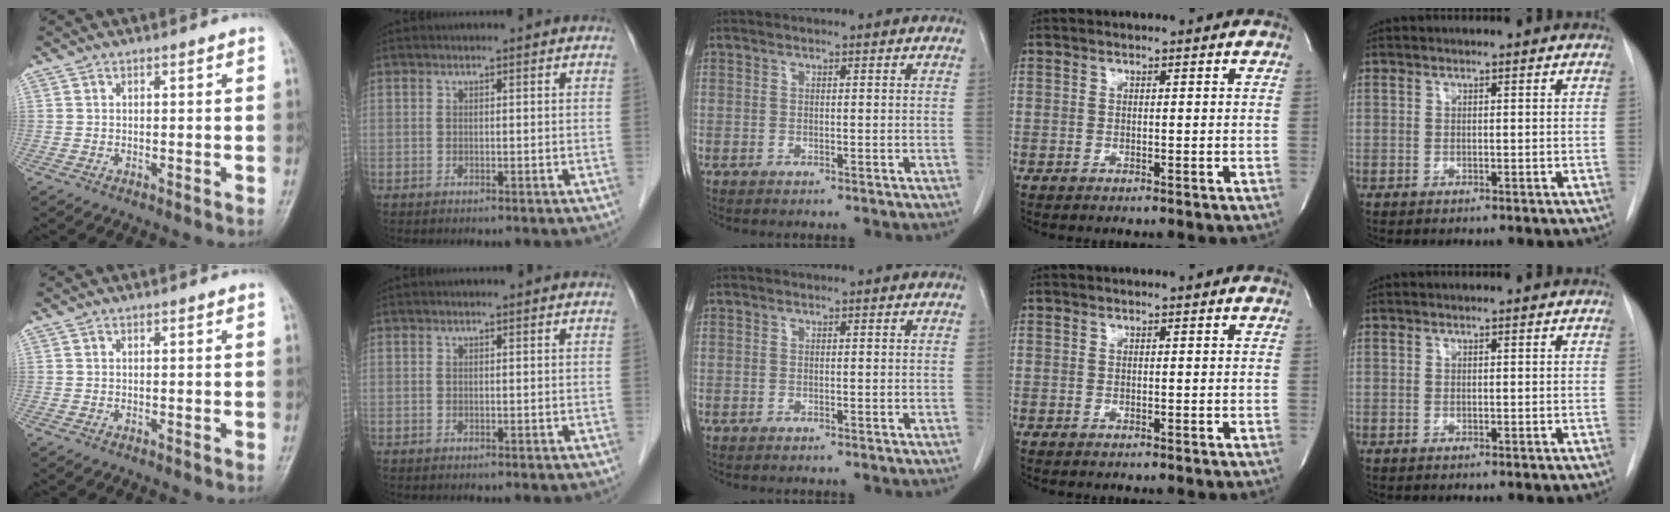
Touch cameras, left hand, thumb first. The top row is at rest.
{}